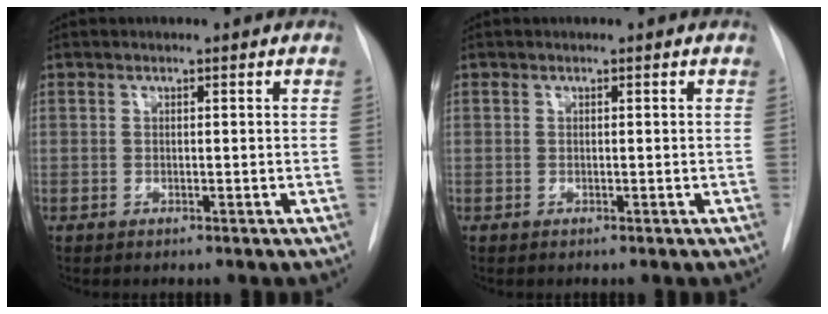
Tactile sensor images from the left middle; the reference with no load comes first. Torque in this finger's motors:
{"motor_torque": [0.00, 0.02, -0.02, 0.00]}